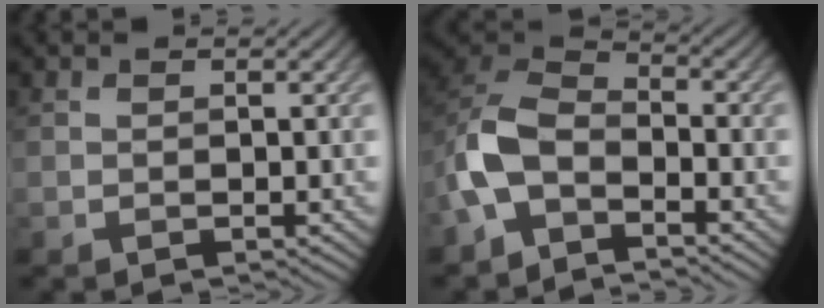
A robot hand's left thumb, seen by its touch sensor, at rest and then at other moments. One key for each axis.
{"total": 8.5, "fx": -4.1, "fy": 4.8, "fz": 5.8, "tx": -0.128, "ty": 0.005, "tz": -0.099}